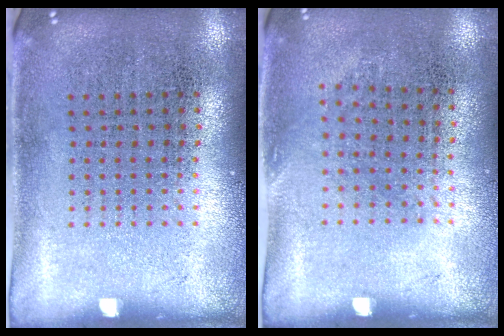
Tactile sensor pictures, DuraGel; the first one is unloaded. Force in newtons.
{"total": 0.7, "press": 0.6, "slide": 0.5}